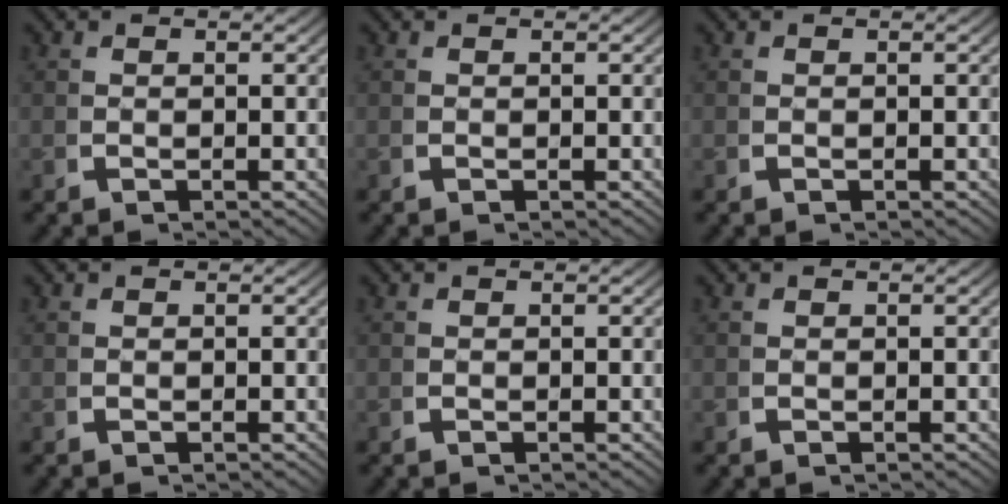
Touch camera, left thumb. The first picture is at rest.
{"total": 0.0}
{"total": 0.0}
{"total": 0.0}
{"total": 0.0}
{"total": 0.0}